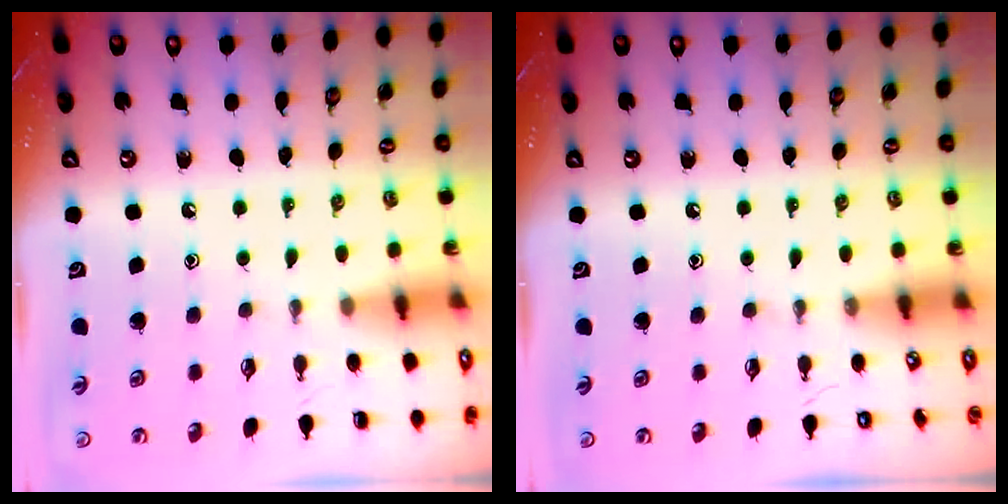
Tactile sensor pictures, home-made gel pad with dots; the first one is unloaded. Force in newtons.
{"total": 0.0}